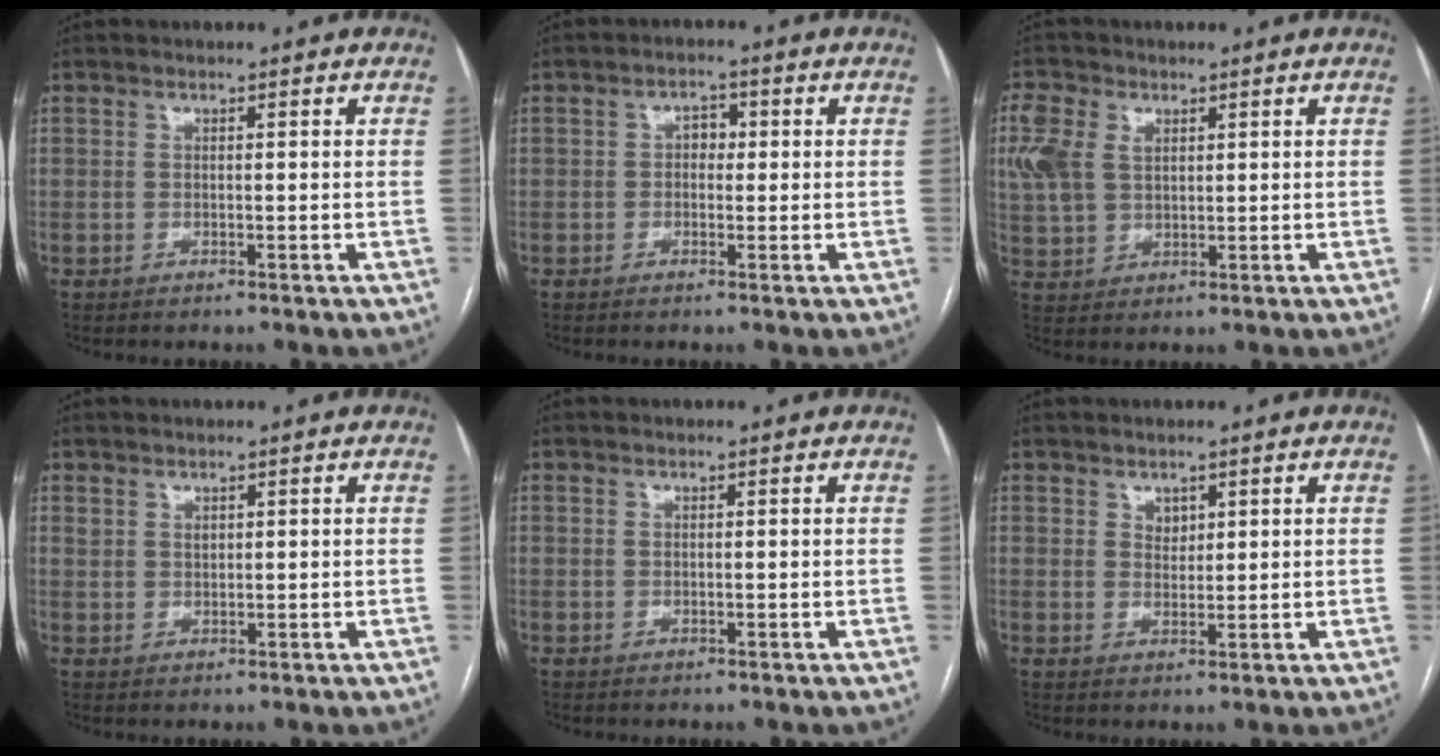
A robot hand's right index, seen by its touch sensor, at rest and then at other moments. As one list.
[{"total": 2.4, "force": [0.6, 1.7, 1.5], "torque": [-0.025, 0.011, 0.007]}, {"total": 7.4, "force": [2.9, 5.1, 4.5], "torque": [-0.129, 0.020, 0.060]}, {"total": 1.5, "force": [1.2, 0.8, 0.2], "torque": [-0.008, 0.005, 0.023]}, {"total": 0.0}, {"total": 2.0, "force": [1.1, 1.4, 0.9], "torque": [-0.014, 0.000, 0.023]}]